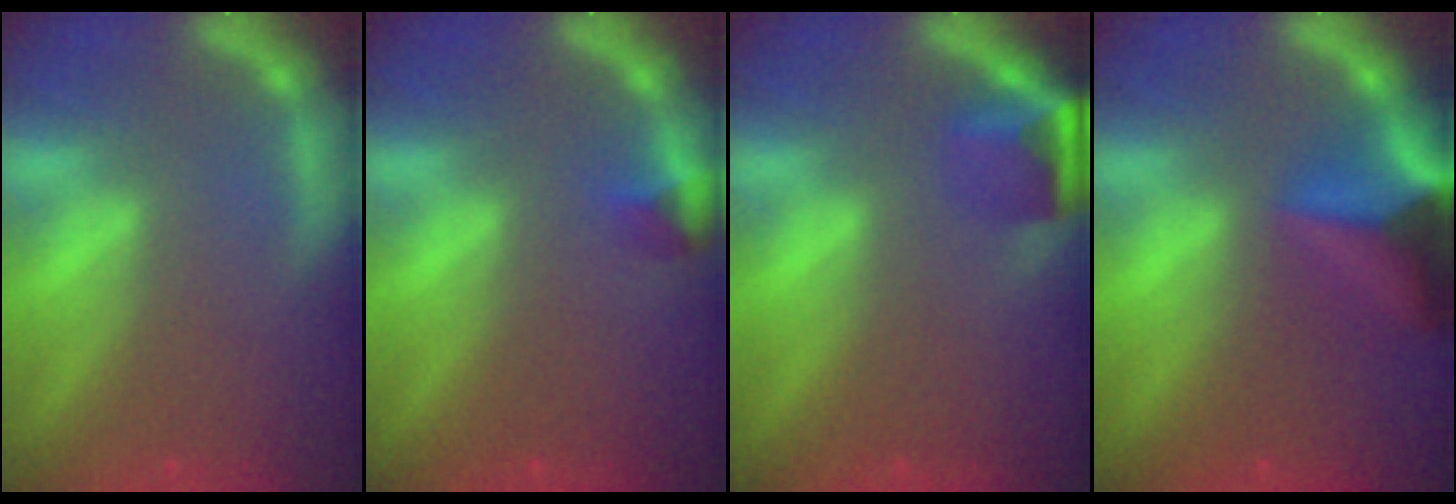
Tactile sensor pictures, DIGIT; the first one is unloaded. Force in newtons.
{"total": 1.4}
{"total": 3.9}
{"total": 9.6}